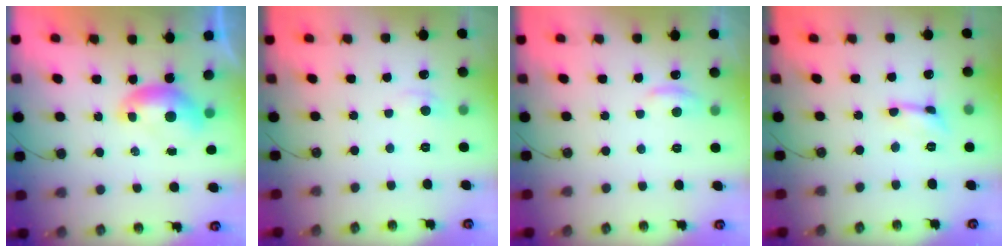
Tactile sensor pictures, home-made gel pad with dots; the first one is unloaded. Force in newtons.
{"total": 0.6, "press": 0.6, "slide": 0.2}
{"total": 1.7, "press": 1.6, "slide": 0.7}
{"total": 0.5, "press": 0.5, "slide": 0.1}